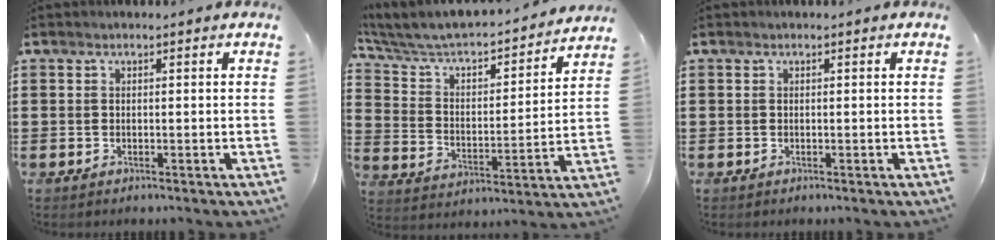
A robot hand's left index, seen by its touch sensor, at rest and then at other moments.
{"total": 5.2, "force": [4.8, 1.5, 1.6], "torque": [-0.059, -0.045, 0.073]}
{"total": 0.0}